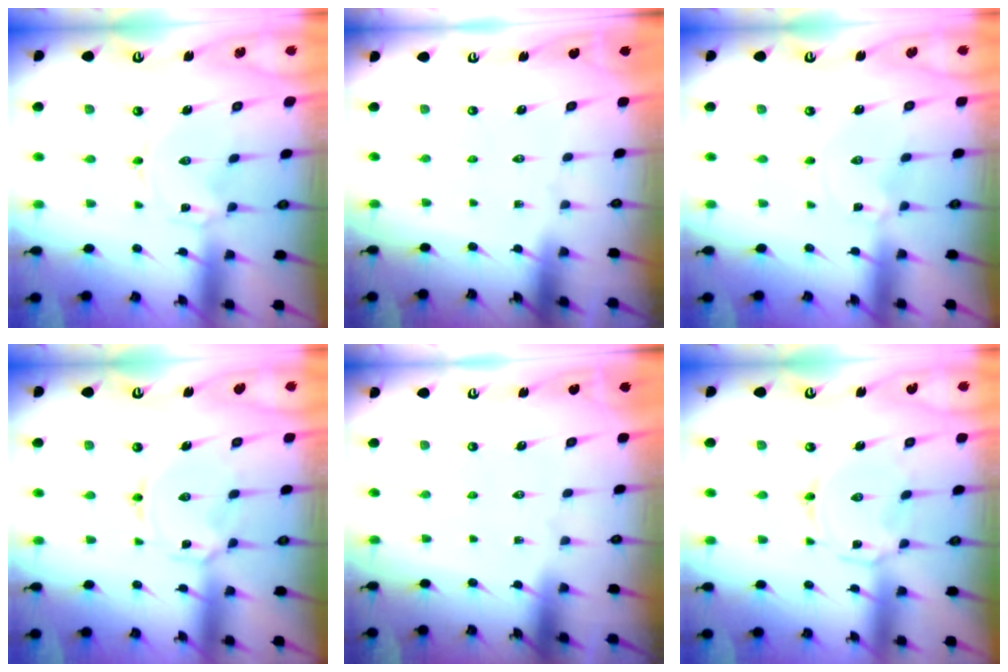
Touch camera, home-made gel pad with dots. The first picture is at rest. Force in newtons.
{"total": 0.0}
{"total": 0.0}
{"total": 4.2, "press": 4.1, "slide": 0.4}
{"total": 0.0}
{"total": 2.4, "press": 2.4, "slide": 0.4}